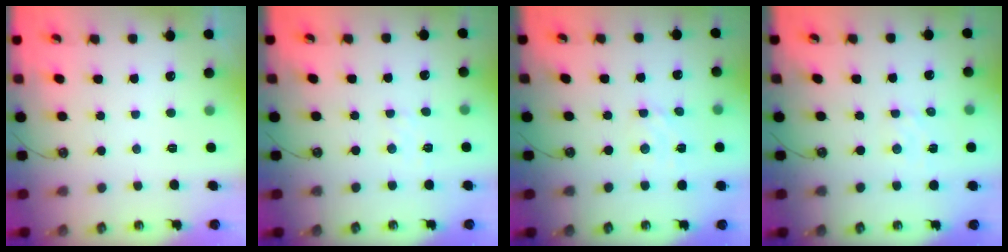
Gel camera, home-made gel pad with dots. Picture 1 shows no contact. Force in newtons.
{"total": 3.1, "press": 3.1, "slide": 0.5}
{"total": 2.8, "press": 2.8, "slide": 0.4}
{"total": 2.9, "press": 2.9, "slide": 0.3}